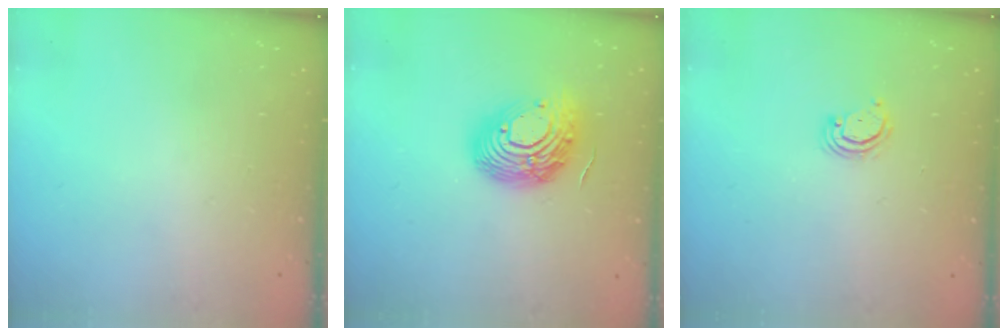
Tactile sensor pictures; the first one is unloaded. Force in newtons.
{"total": 15.8, "press": 15.8, "slide": 1.1}
{"total": 2.9, "press": 2.9, "slide": 0.2}